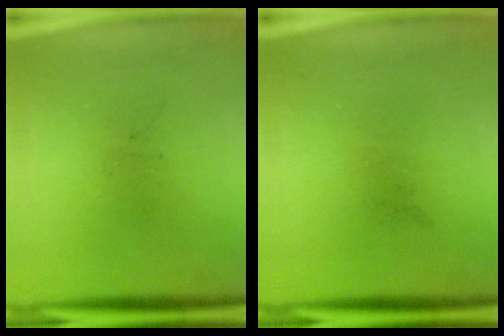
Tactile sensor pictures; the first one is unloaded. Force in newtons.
{"total": 0.0}